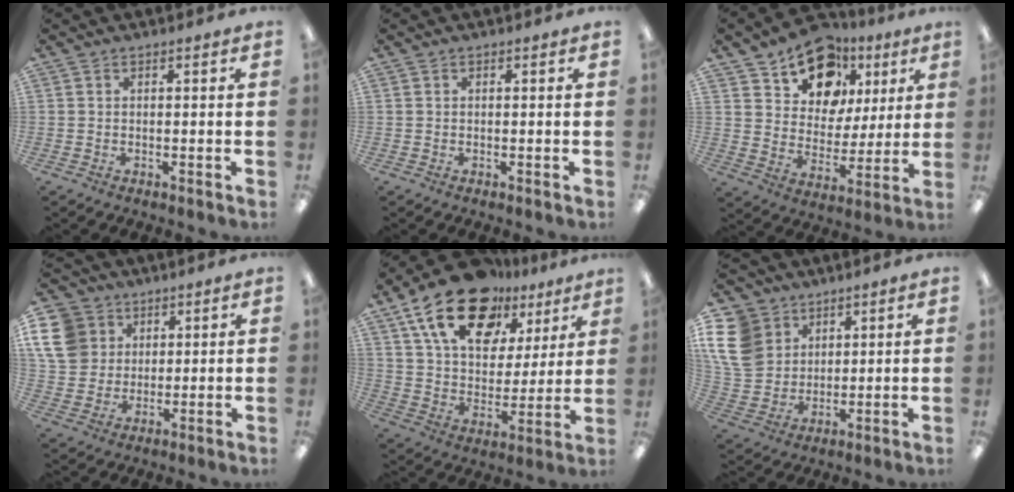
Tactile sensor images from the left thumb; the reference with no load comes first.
{"total": 0.0}
{"total": 16.4, "force": [10.2, 10.9, 6.8], "torque": [-0.115, -0.049, 0.189]}
{"total": 11.6, "force": [4.6, 9.8, 4.3], "torque": [-0.091, -0.008, 0.092]}
{"total": 21.2, "force": [13.4, 11.7, 11.5], "torque": [-0.200, -0.064, 0.239]}
{"total": 13.0, "force": [5.4, 10.7, 5.2], "torque": [-0.130, -0.019, 0.108]}